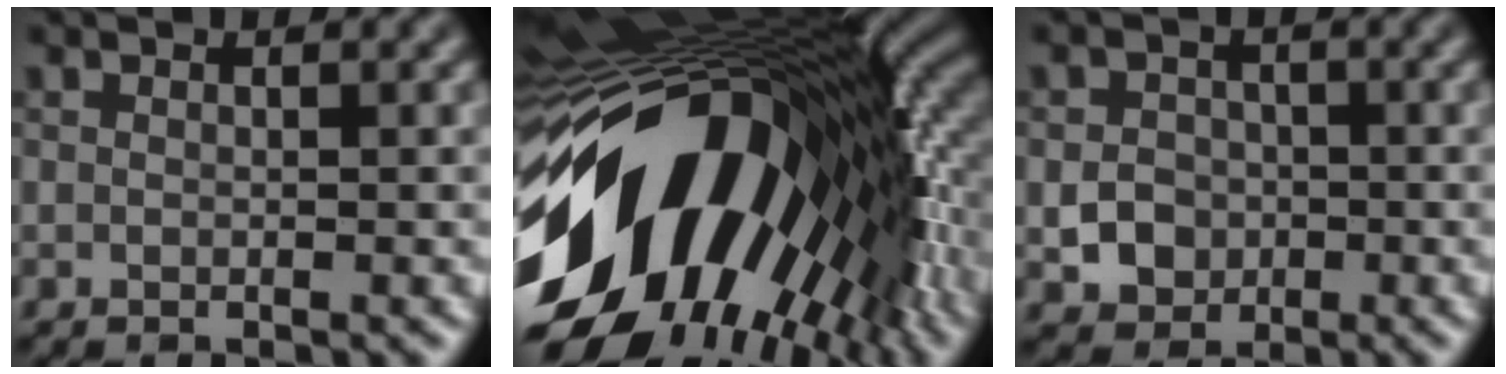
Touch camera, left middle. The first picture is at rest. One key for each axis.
{"total": 18.4, "fx": -4.2, "fy": 10.2, "fz": 14.7, "tx": -0.253, "ty": -0.025, "tz": -0.087}
{"total": 2.8, "fx": -0.7, "fy": 2.5, "fz": 1.1, "tx": -0.011, "ty": -0.001, "tz": -0.015}